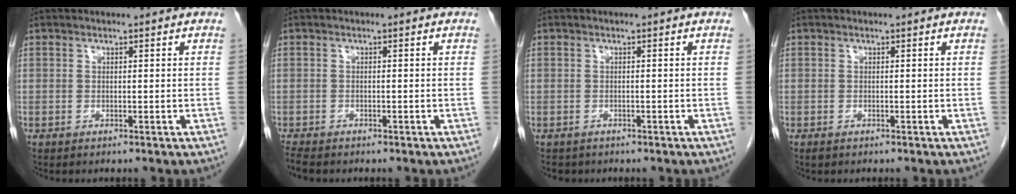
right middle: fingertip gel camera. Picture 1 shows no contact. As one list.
[{"total": 2.4, "force": [-2.1, 0.7, 1.0], "torque": [-0.028, -0.009, -0.033]}, {"total": 2.0, "force": [-1.6, 1.2, 0.3], "torque": [-0.015, -0.002, -0.021]}, {"total": 0.5, "force": [-0.4, 0.2, 0.3], "torque": [-0.008, -0.001, -0.004]}]